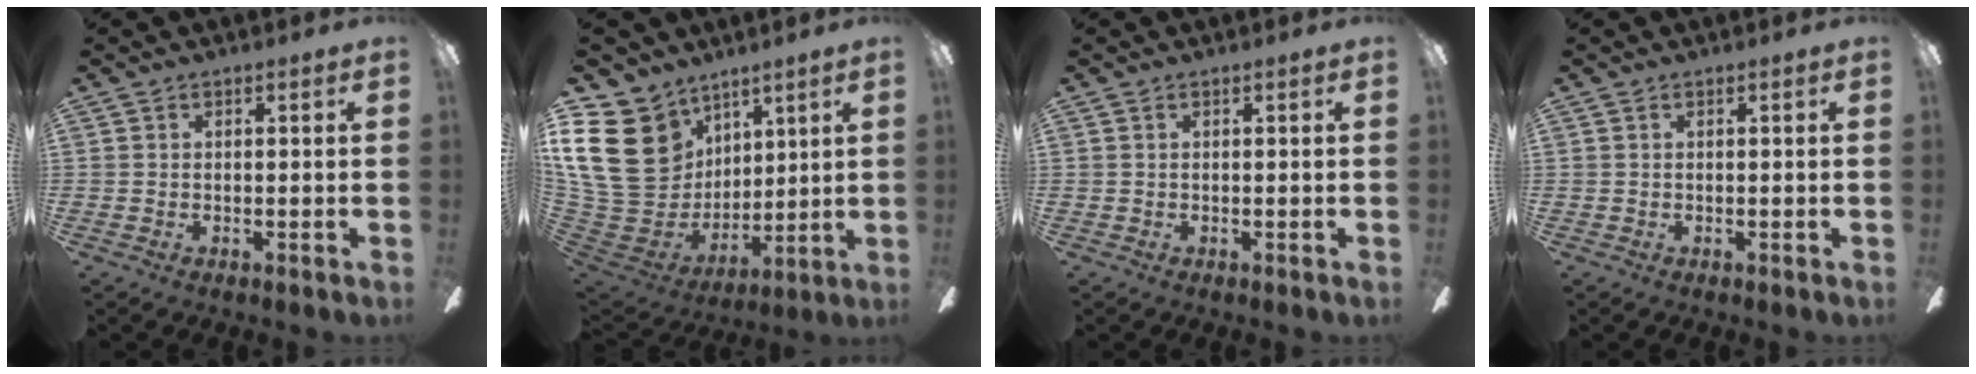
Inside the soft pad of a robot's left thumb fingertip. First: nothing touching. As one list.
[{"total": 22.2, "force": [8.0, 17.5, 11.1], "torque": [-0.253, -0.041, 0.162]}, {"total": 0.0}, {"total": 0.0}]